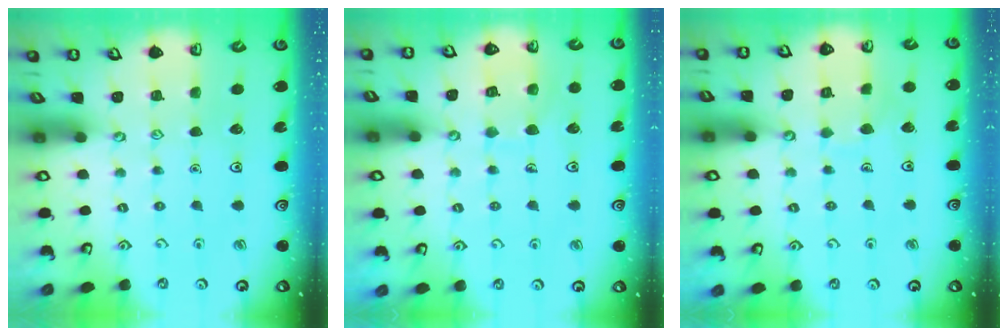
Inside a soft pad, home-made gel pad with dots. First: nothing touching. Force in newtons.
{"total": 7.6, "press": 7.5, "slide": 0.7}
{"total": 4.9, "press": 4.8, "slide": 0.4}